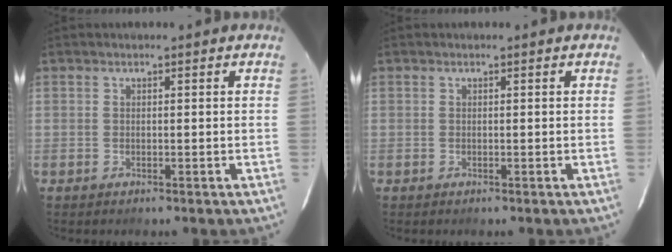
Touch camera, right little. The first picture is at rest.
{"total": 0.0}